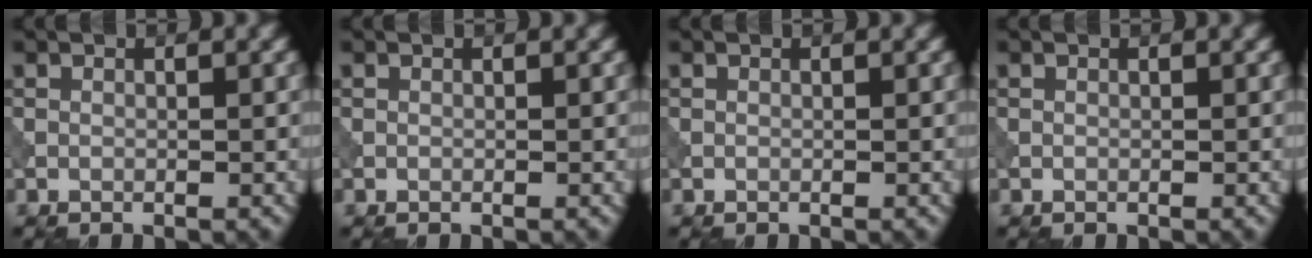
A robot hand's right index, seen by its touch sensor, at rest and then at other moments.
{"total": 0.0}
{"total": 0.0}
{"total": 0.0}